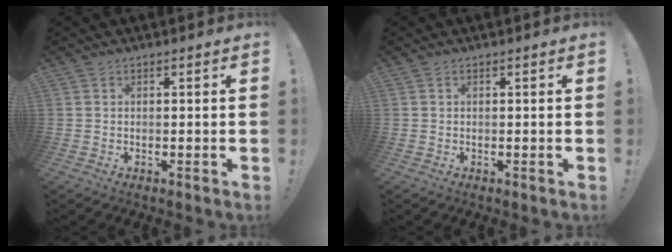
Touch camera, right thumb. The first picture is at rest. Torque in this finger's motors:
{"motor_torque": [-0.08, 0.12, 0.23, -0.21, 0.00]}